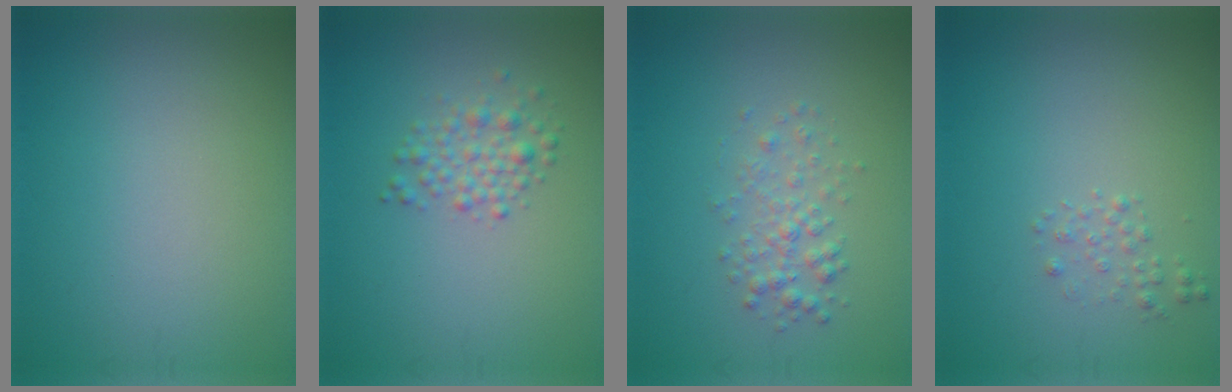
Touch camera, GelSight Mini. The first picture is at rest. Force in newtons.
{"total": 2.2, "press": 2.2, "slide": 0.1}
{"total": 2.1, "press": 2.1, "slide": 0.0}
{"total": 1.0, "press": 1.0, "slide": 0.1}